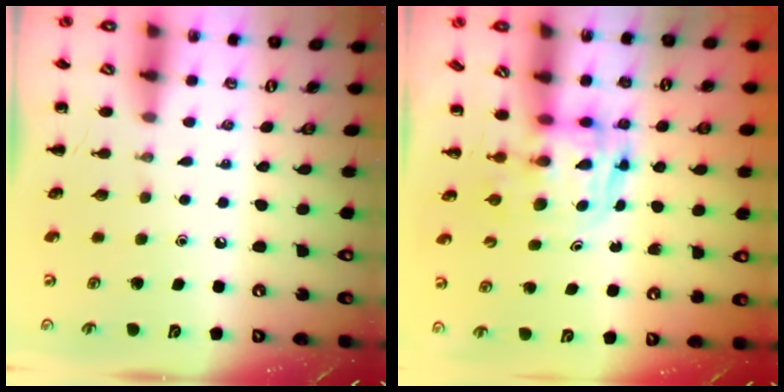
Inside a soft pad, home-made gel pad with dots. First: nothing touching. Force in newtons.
{"total": 2.7, "press": 2.7, "slide": 0.2}